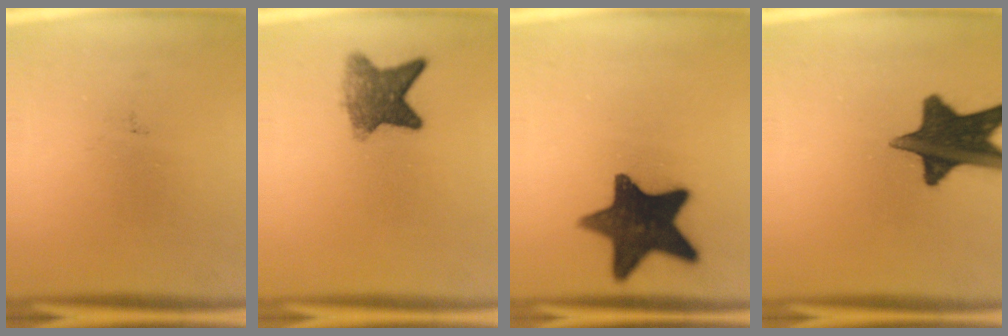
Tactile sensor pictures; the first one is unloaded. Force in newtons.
{"total": 6.5}
{"total": 16.0}
{"total": 15.3}